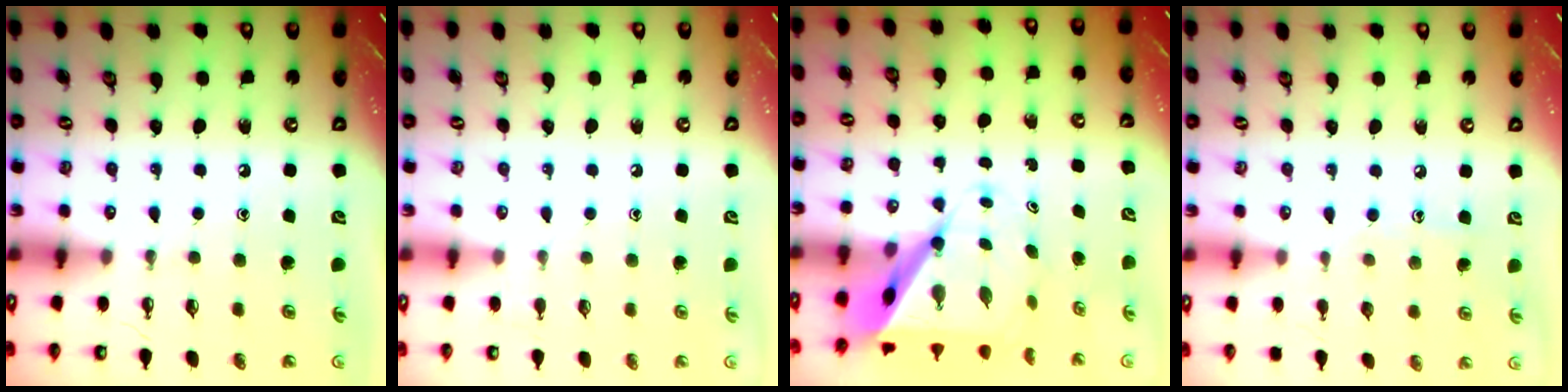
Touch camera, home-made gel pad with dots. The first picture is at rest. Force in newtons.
{"total": 2.8, "press": 2.8, "slide": 0.2}
{"total": 9.8, "press": 9.8, "slide": 0.8}
{"total": 6.2, "press": 6.2, "slide": 0.6}